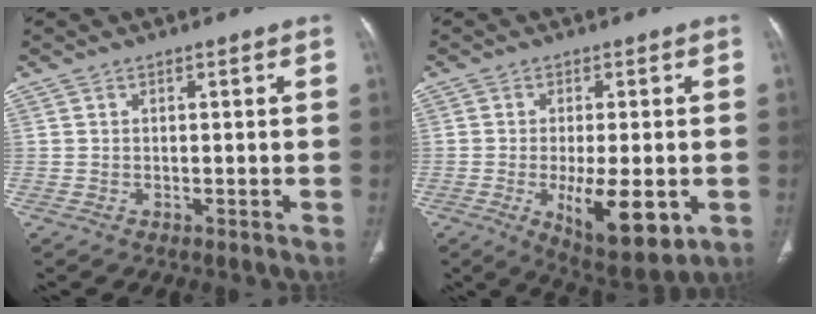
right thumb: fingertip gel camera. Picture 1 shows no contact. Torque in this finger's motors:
{"motor_torque": [1.65, 1.45, 0.28, -0.22, 0.41]}